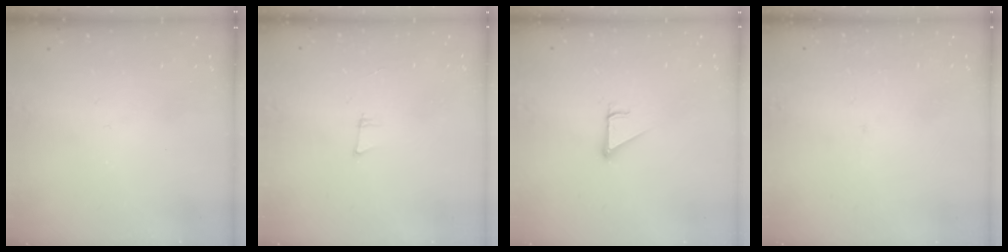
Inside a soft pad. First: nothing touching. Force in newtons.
{"total": 5.8, "press": 5.1, "slide": 2.8}
{"total": 2.9, "press": 2.8, "slide": 0.2}
{"total": 2.0, "press": 2.0, "slide": 0.1}